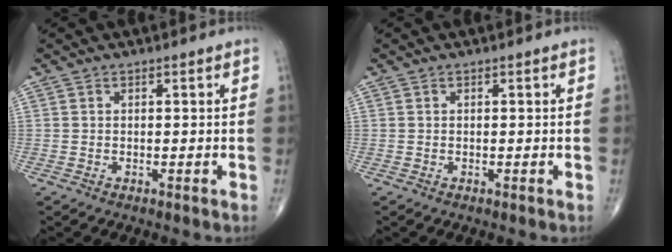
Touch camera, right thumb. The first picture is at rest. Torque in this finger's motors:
{"motor_torque": [0.07, 0.07, -0.08, 0.01, 0.00]}